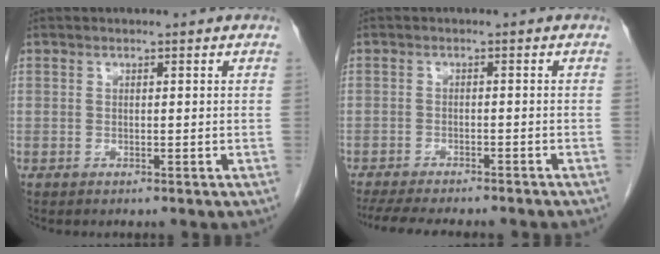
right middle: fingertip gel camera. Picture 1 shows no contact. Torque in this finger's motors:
{"motor_torque": [1.15, -0.99, 0.16, 0.04]}